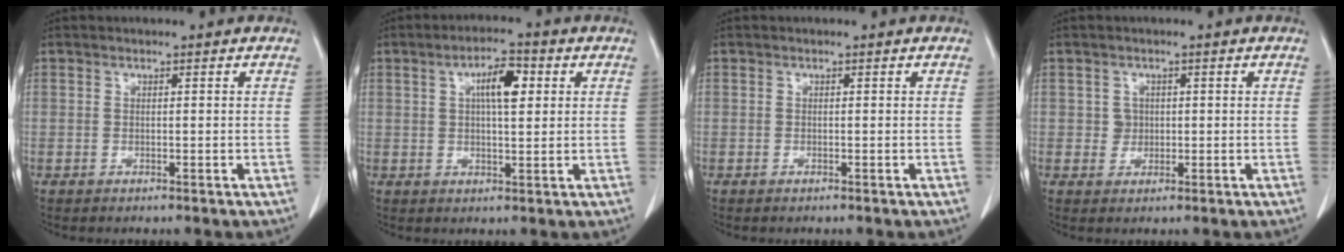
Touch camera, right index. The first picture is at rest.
{"total": 6.0, "force": [1.8, 1.7, 5.5], "torque": [-0.094, 0.010, 0.029]}
{"total": 0.0}
{"total": 1.7, "force": [0.2, 1.7, 0.3], "torque": [-0.004, 0.002, 0.005]}